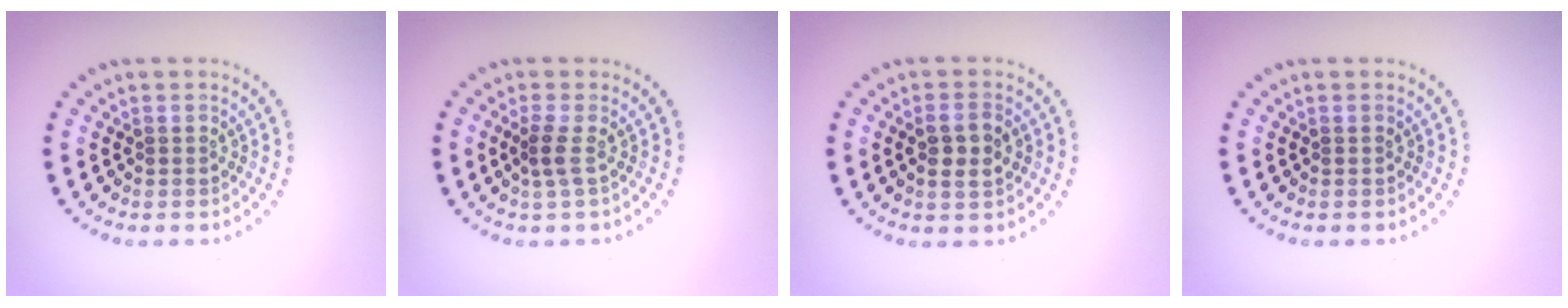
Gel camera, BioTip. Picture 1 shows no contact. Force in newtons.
{"total": 1.5, "press": 1.0, "slide": 1.1}
{"total": 2.6, "press": 2.6, "slide": 0.6}
{"total": 0.0}